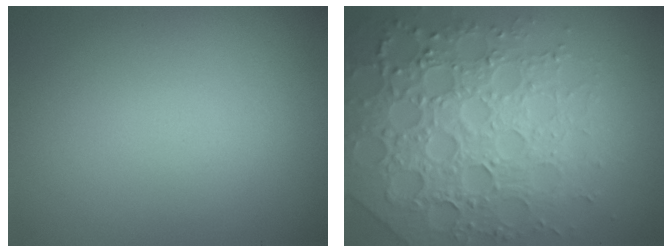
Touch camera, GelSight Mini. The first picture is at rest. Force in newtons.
{"total": 7.1, "press": 6.9, "slide": 1.7}